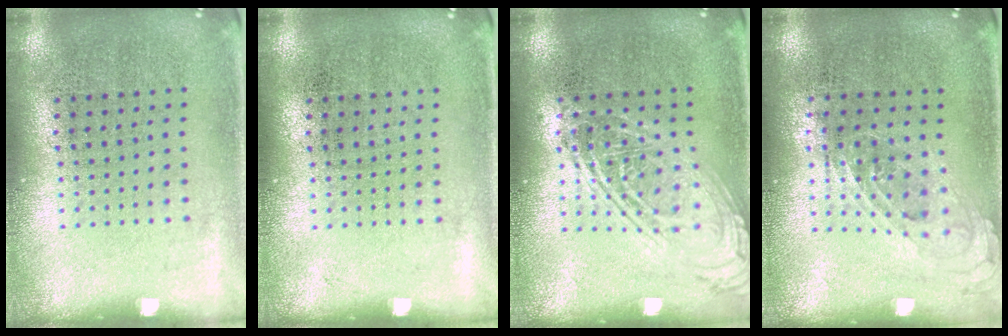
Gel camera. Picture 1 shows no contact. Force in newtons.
{"total": 0.0}
{"total": 2.4, "press": 2.4, "slide": 0.3}
{"total": 0.8, "press": 0.7, "slide": 0.3}